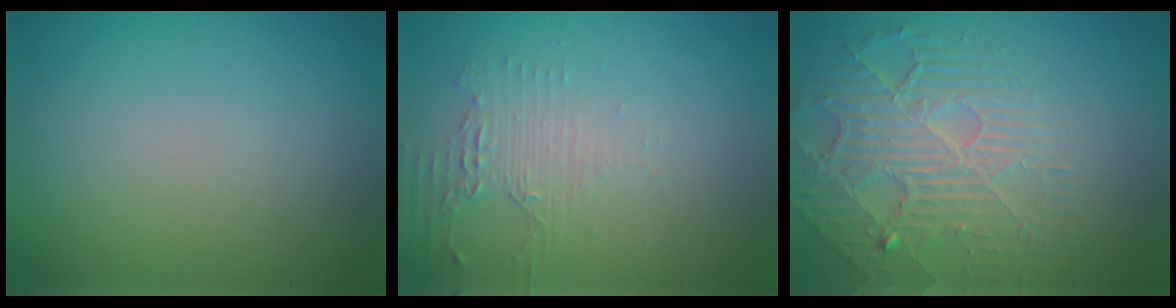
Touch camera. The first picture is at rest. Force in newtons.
{"total": 2.1, "press": 1.6, "slide": 1.4}
{"total": 4.8, "press": 4.3, "slide": 2.1}